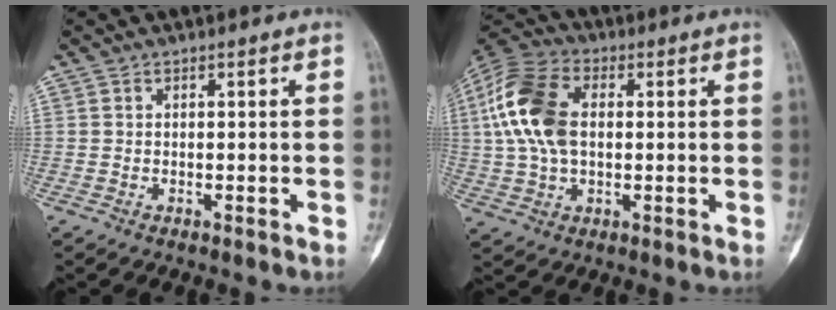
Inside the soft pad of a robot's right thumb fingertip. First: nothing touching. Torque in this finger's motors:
{"motor_torque": [0.01, 2.13, 0.20, 0.16, 0.24]}